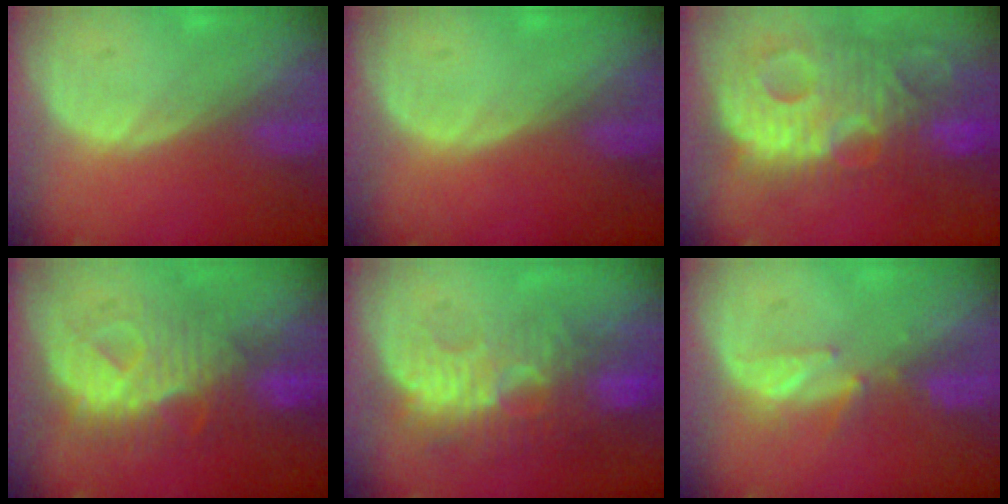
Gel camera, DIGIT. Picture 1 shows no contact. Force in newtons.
{"total": 0.0}
{"total": 14.0, "press": 12.1, "slide": 7.2}
{"total": 9.0, "press": 9.0, "slide": 0.3}
{"total": 10.4, "press": 9.5, "slide": 4.3}
{"total": 3.0, "press": 2.9, "slide": 0.8}